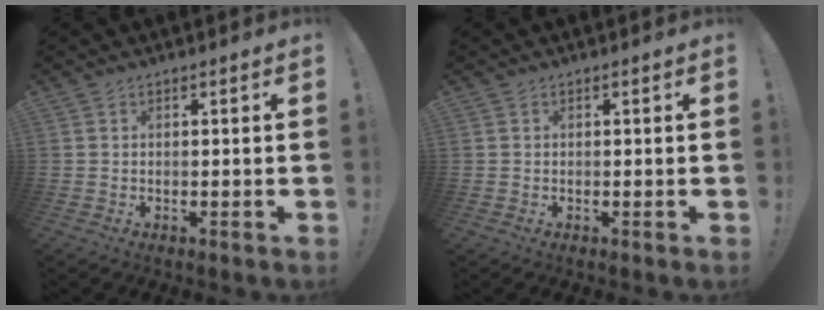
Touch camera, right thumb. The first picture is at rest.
{"total": 0.0}